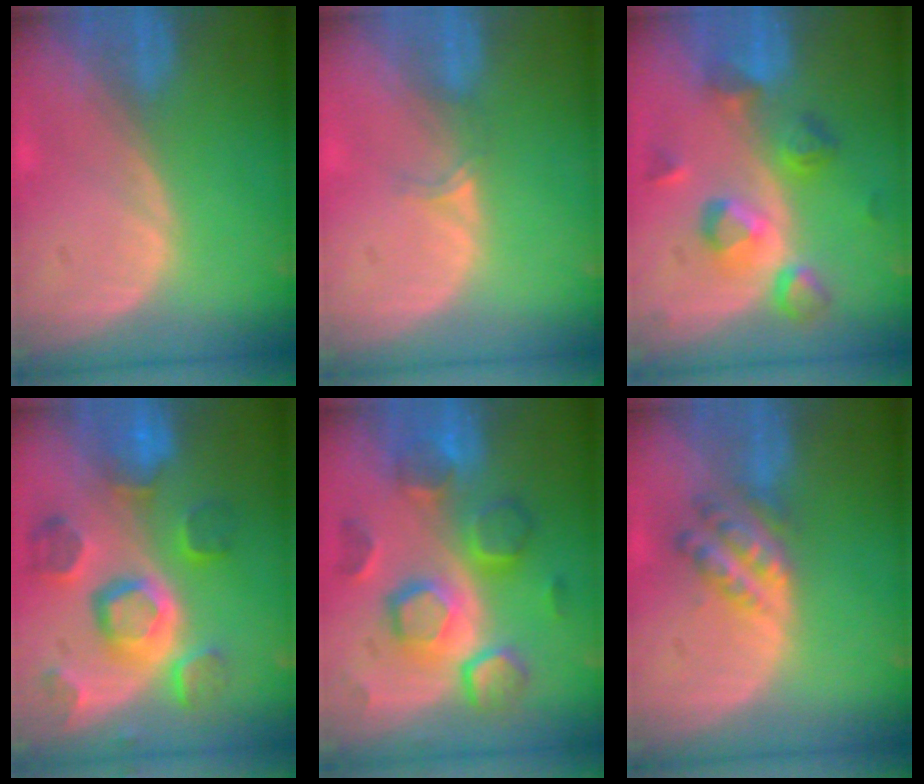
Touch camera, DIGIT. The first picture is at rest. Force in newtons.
{"total": 1.6, "press": 1.3, "slide": 1.1}
{"total": 7.5, "press": 7.4, "slide": 0.8}
{"total": 11.3, "press": 10.0, "slide": 5.2}
{"total": 10.4, "press": 10.4, "slide": 0.8}
{"total": 5.9, "press": 5.2, "slide": 2.8}